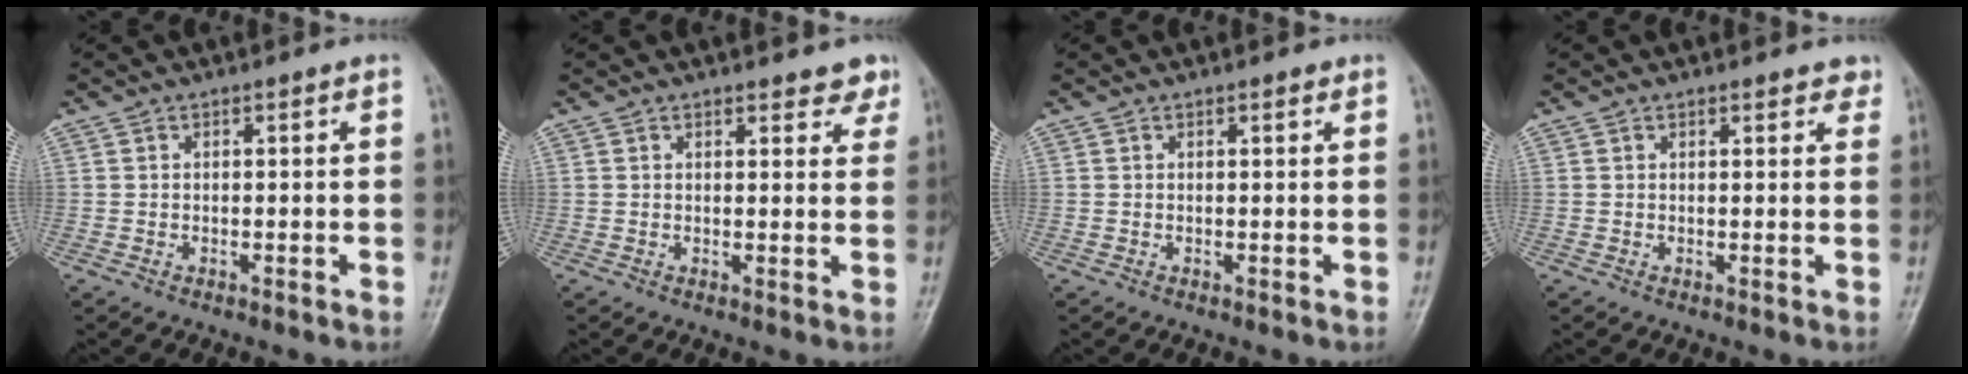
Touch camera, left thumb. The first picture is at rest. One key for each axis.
{"total": 4.3, "fx": 3.8, "fy": 1.7, "fz": 1.2, "tx": 0.015, "ty": -0.019, "tz": 0.034}
{"total": 0.8, "fx": 0.6, "fy": 0.3, "fz": 0.5, "tx": -0.008, "ty": -0.002, "tz": 0.007}
{"total": 2.9, "fx": 2.3, "fy": 1.2, "fz": 1.3, "tx": 0.009, "ty": -0.005, "tz": 0.021}